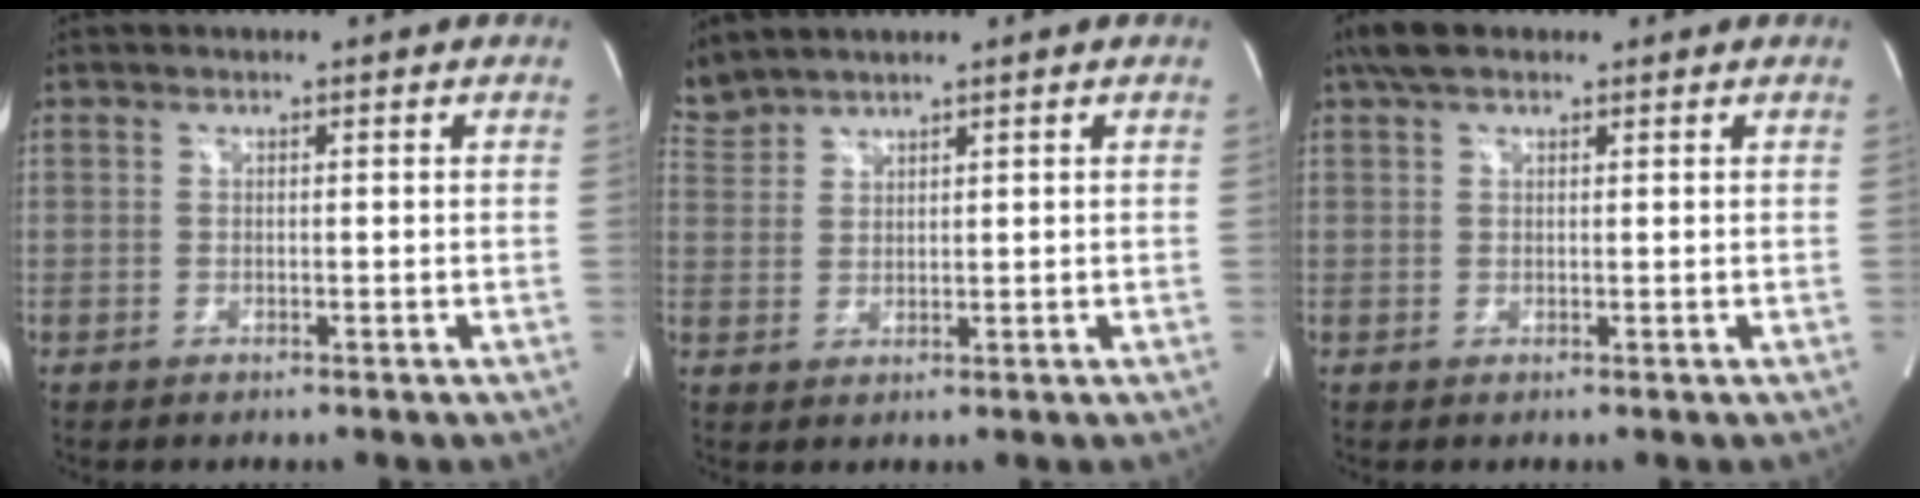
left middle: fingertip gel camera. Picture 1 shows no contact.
{"total": 3.8, "force": [3.8, 0.0, 0.2], "torque": [-0.022, 0.016, 0.088]}
{"total": 4.0, "force": [2.8, 1.8, 2.2], "torque": [-0.051, 0.023, 0.055]}